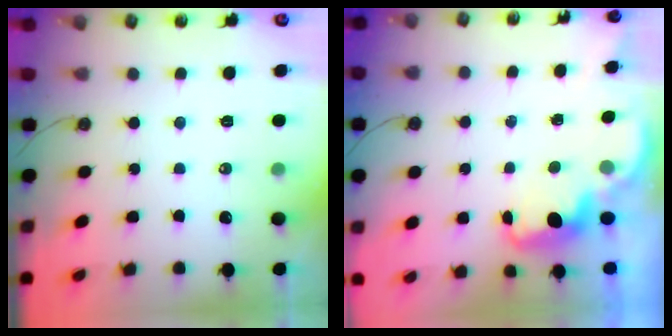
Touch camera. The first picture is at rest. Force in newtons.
{"total": 2.3, "press": 2.3, "slide": 0.5}